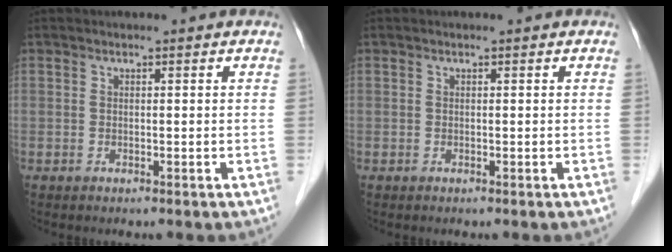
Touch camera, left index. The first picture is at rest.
{"total": 0.0}